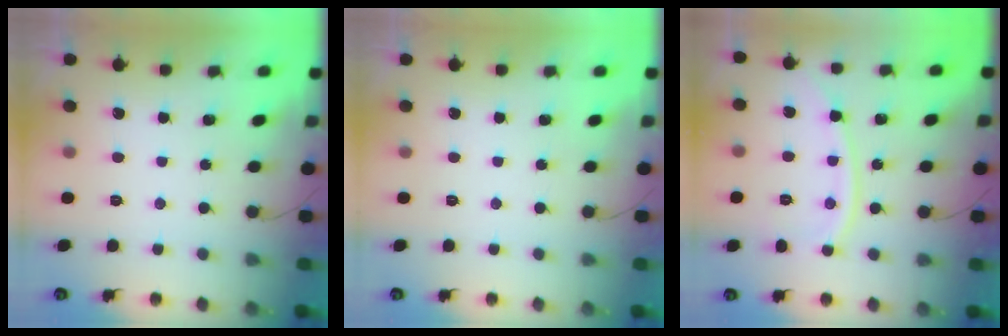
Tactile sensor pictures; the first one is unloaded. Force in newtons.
{"total": 0.0}
{"total": 10.4, "press": 10.4, "slide": 0.3}